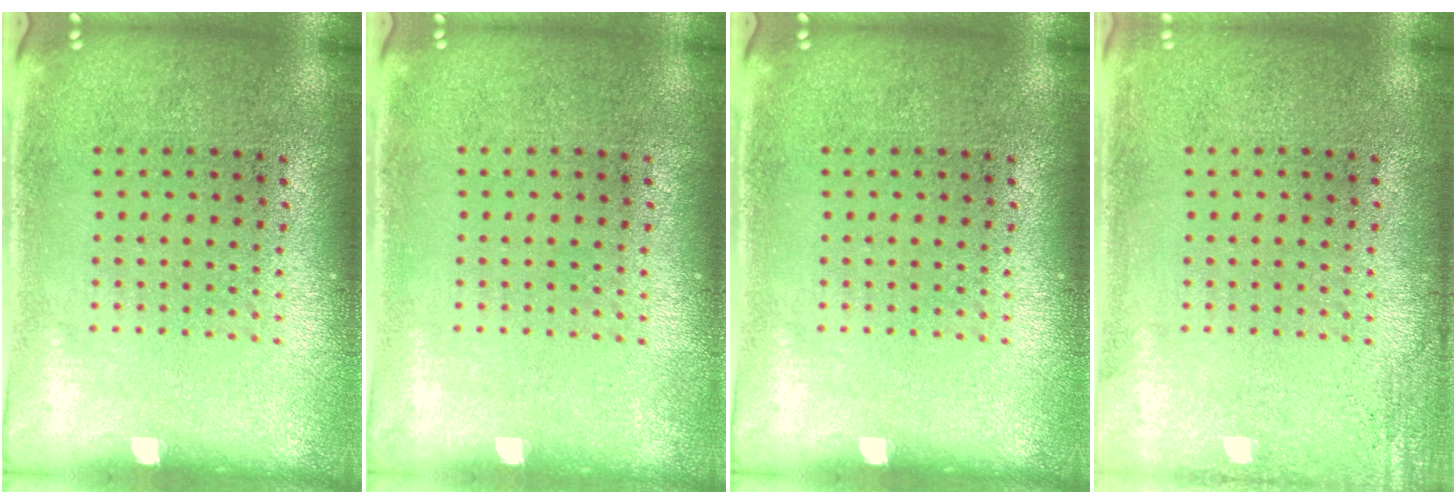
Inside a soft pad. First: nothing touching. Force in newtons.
{"total": 0.0}
{"total": 0.0}
{"total": 1.8, "press": 1.8, "slide": 0.2}